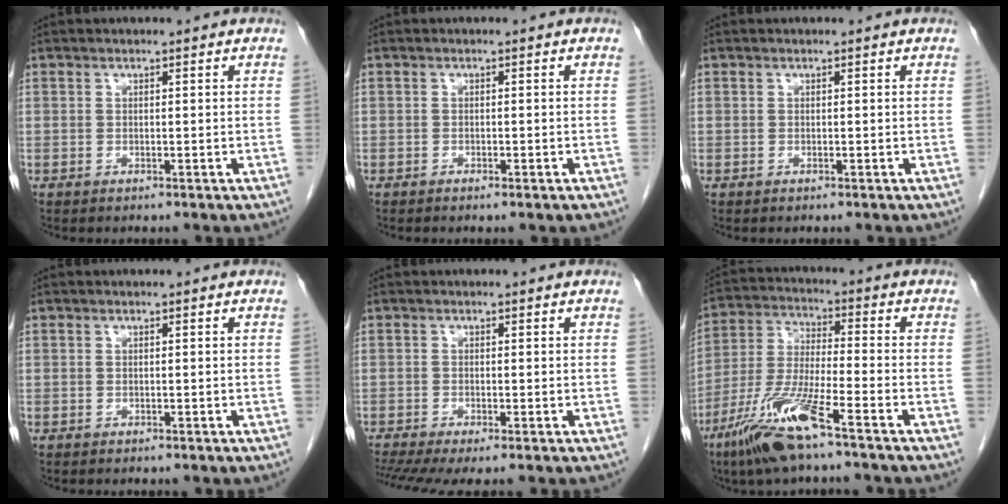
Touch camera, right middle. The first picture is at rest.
{"total": 1.0, "force": [-0.7, 0.1, 0.7], "torque": [-0.015, -0.001, -0.009]}
{"total": 0.0}
{"total": 0.0}
{"total": 5.1, "force": [-3.6, 0.7, 3.5], "torque": [-0.062, -0.009, -0.066]}
{"total": 12.0, "force": [-7.5, 0.4, 9.4], "torque": [-0.202, -0.029, -0.151]}